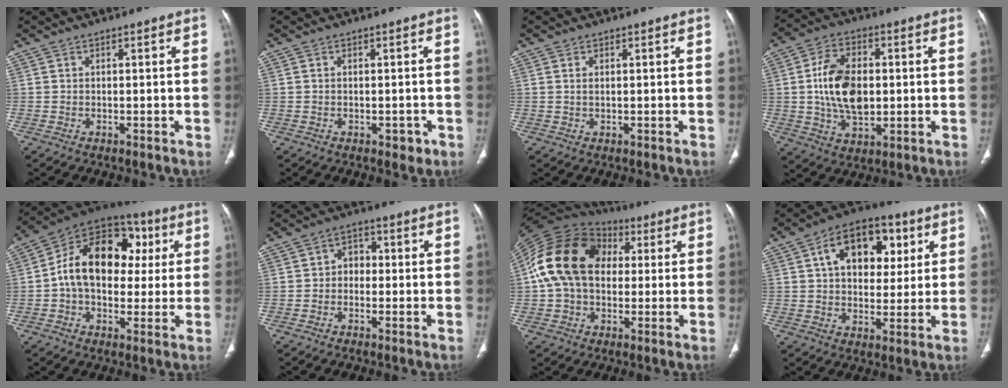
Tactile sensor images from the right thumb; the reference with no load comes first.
{"total": 2.1, "force": [-0.8, 1.3, 1.4], "torque": [-0.009, 0.003, -0.006]}
{"total": 1.0, "force": [0.3, 0.5, 0.9], "torque": [-0.023, 0.003, 0.010]}
{"total": 13.2, "force": [0.5, 8.3, 10.2], "torque": [-0.167, 0.003, 0.014]}
{"total": 19.2, "force": [2.5, 13.4, 13.5], "torque": [-0.182, 0.033, 0.029]}
{"total": 3.6, "force": [-0.3, 3.0, 2.0], "torque": [-0.006, 0.016, -0.016]}
{"total": 19.1, "force": [2.5, 14.0, 12.8], "torque": [-0.240, 0.034, 0.036]}
{"total": 15.1, "force": [4.8, 9.9, 10.4], "torque": [-0.116, 0.004, 0.073]}